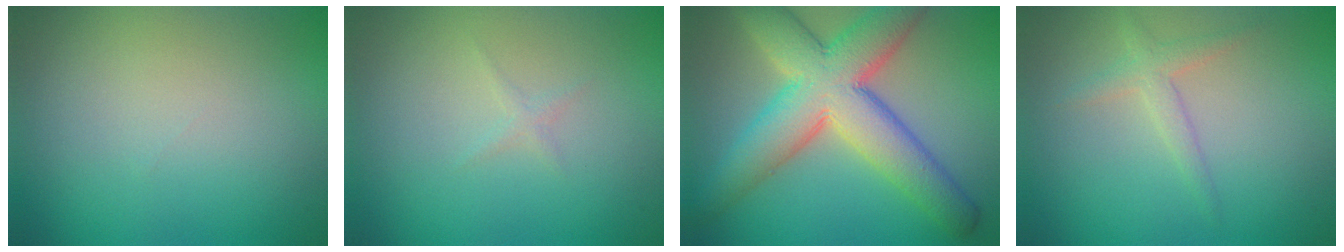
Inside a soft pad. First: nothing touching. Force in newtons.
{"total": 0.6, "press": 0.6, "slide": 0.0}
{"total": 10.2, "press": 10.2, "slide": 0.4}
{"total": 1.8, "press": 1.8, "slide": 0.1}